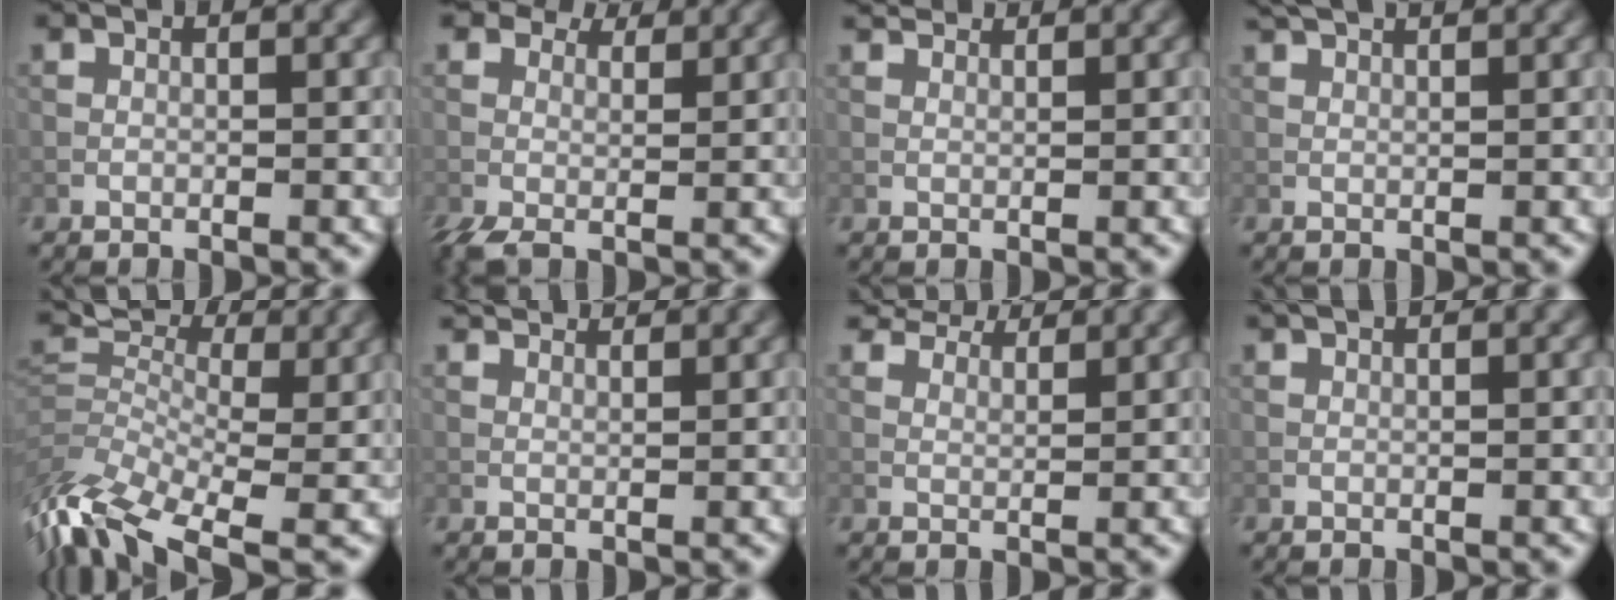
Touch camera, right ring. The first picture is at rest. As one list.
[{"total": 5.4, "force": [2.1, 3.4, 3.6], "torque": [-0.087, -0.004, 0.032]}, {"total": 2.7, "force": [2.4, 0.8, 1.1], "torque": [-0.025, -0.002, 0.037]}, {"total": 4.1, "force": [3.1, 1.2, 2.3], "torque": [-0.026, 0.017, 0.024]}, {"total": 10.0, "force": [-3.2, 5.8, 7.5], "torque": [-0.184, 0.008, -0.066]}, {"total": 4.4, "force": [3.8, 1.2, 1.8], "torque": [-0.039, 0.006, 0.051]}, {"total": 7.5, "force": [6.3, 2.9, 2.9], "torque": [-0.084, -0.002, 0.108]}, {"total": 1.7, "force": [1.4, 0.4, 0.9], "torque": [-0.020, -0.001, 0.014]}]